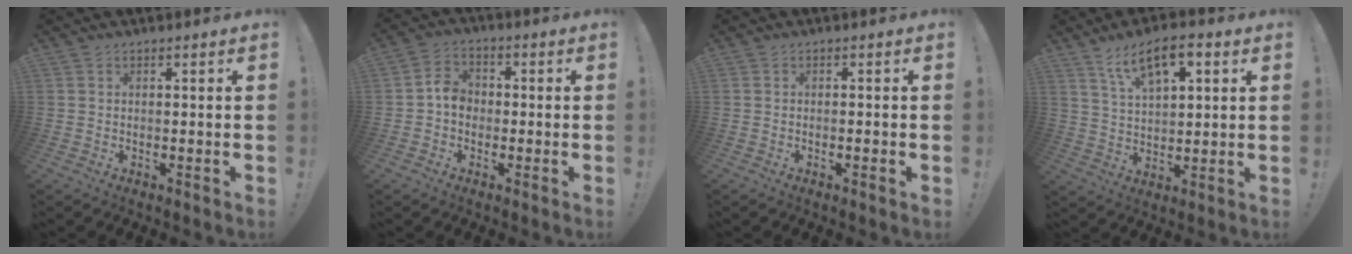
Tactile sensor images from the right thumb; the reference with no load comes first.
{"total": 6.4, "force": [-1.0, 5.2, 3.7], "torque": [-0.070, 0.019, -0.016]}
{"total": 1.0, "force": [-0.5, 0.0, 0.9], "torque": [-0.014, 0.001, -0.007]}
{"total": 11.0, "force": [5.8, 4.7, 8.0], "torque": [-0.130, -0.015, 0.103]}